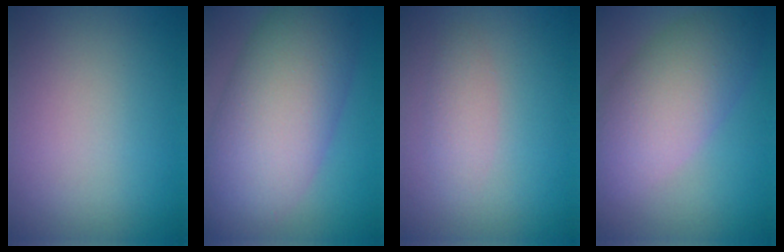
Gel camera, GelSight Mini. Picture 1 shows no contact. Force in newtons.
{"total": 10.4, "press": 10.4, "slide": 0.3}
{"total": 1.6, "press": 1.6, "slide": 0.2}
{"total": 7.2, "press": 7.2, "slide": 0.4}